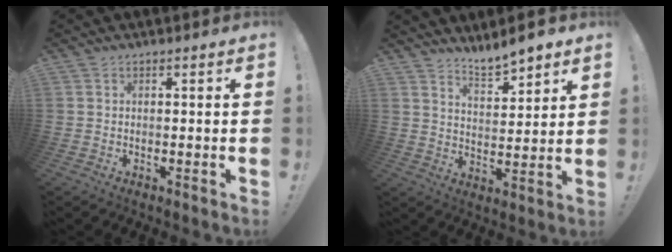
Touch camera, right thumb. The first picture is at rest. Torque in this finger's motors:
{"motor_torque": [0.00, 0.09, -0.06, 0.26, 0.05]}